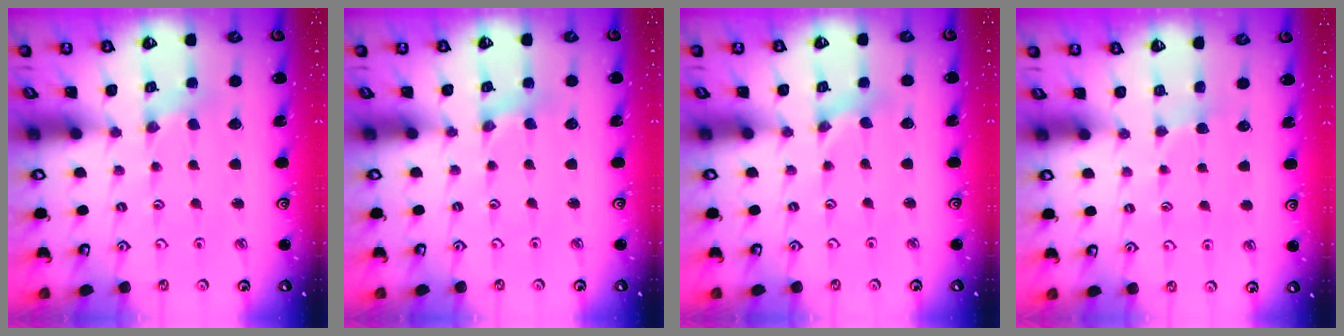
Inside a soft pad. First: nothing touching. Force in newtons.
{"total": 1.0, "press": 1.0, "slide": 0.1}
{"total": 0.0}
{"total": 2.9, "press": 2.9, "slide": 0.4}